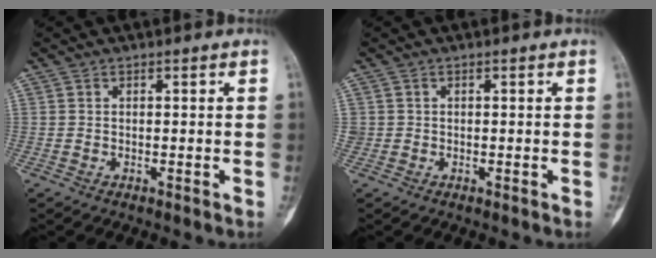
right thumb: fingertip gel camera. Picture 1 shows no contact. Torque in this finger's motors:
{"motor_torque": [0.47, -0.14, 0.41, -0.06, -0.05]}